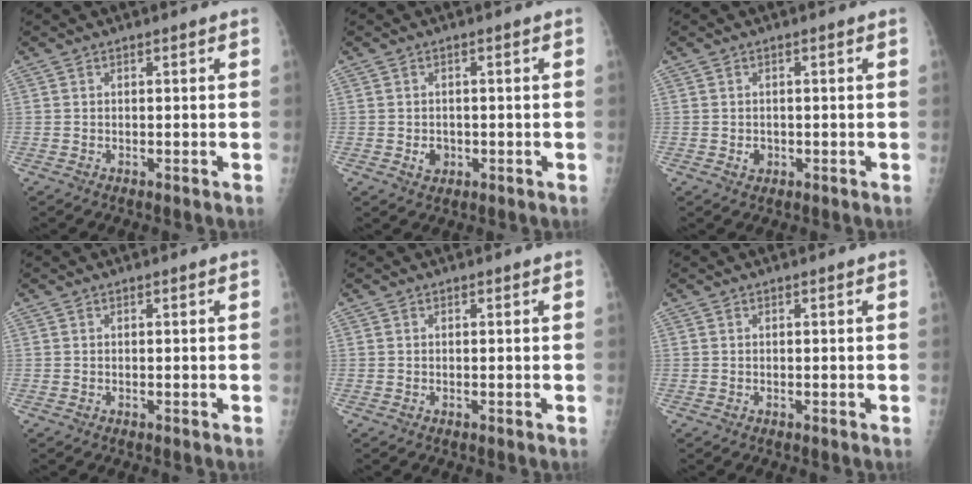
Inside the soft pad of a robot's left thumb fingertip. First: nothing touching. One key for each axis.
{"total": 2.5, "fx": -0.7, "fy": 2.1, "fz": 1.2, "tx": -0.007, "ty": 0.003, "tz": -0.004}
{"total": 1.6, "fx": -0.4, "fy": 1.4, "fz": 0.8, "tx": -0.003, "ty": 0.003, "tz": -0.002}
{"total": 0.0}
{"total": 0.0}
{"total": 0.0}